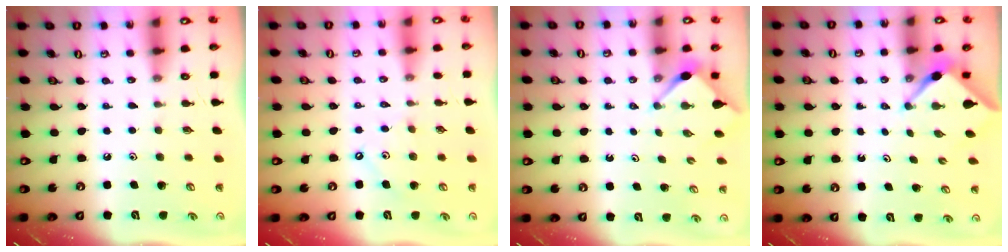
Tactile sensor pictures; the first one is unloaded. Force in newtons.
{"total": 5.5, "press": 5.4, "slide": 0.6}
{"total": 2.9, "press": 2.9, "slide": 0.3}
{"total": 3.2, "press": 3.2, "slide": 0.4}